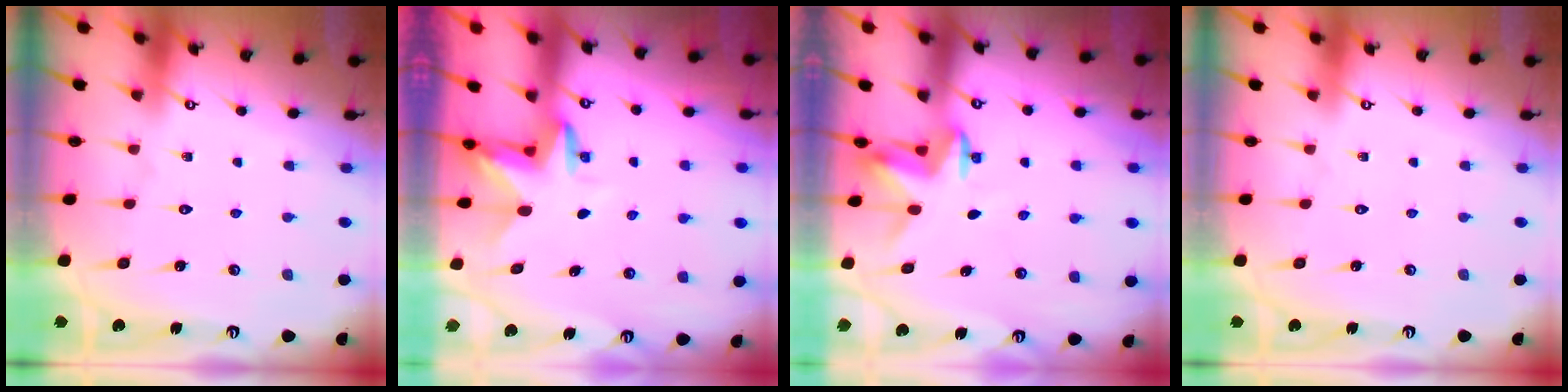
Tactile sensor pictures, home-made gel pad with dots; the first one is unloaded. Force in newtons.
{"total": 3.4, "press": 3.4, "slide": 0.1}
{"total": 3.2, "press": 3.2, "slide": 0.3}
{"total": 0.0}